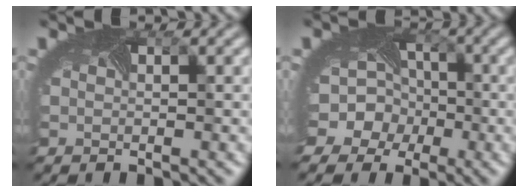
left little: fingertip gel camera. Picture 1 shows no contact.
{"total": 11.3, "force": [-3.2, 10.0, 4.1], "torque": [-0.086, -0.004, -0.082]}